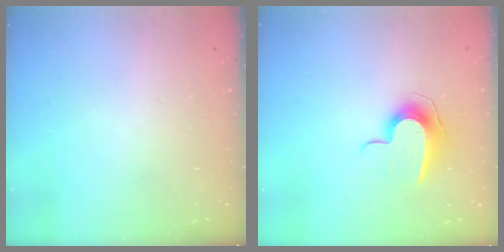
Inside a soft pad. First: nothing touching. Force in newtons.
{"total": 9.5, "press": 9.5, "slide": 0.2}